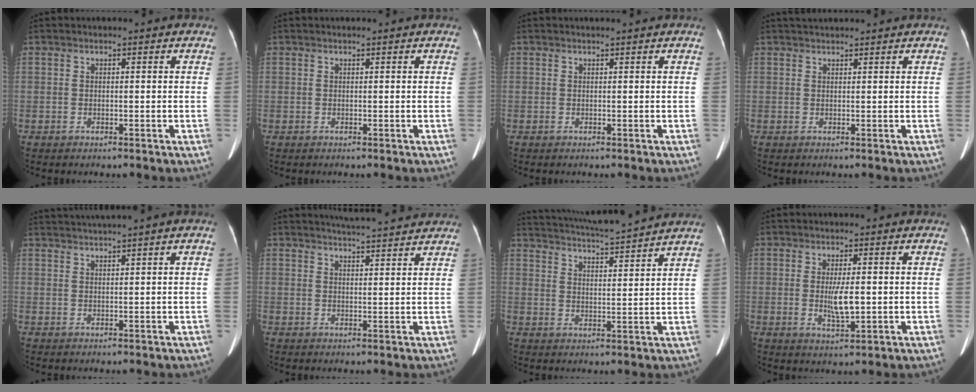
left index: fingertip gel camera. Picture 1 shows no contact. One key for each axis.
{"total": 0.5, "fx": 0.5, "fy": 0.0, "fz": 0.3, "tx": -0.003, "ty": 0.007, "tz": 0.007}
{"total": 0.7, "fx": 0.6, "fy": 0.0, "fz": 0.3, "tx": -0.005, "ty": 0.008, "tz": 0.011}
{"total": 3.3, "fx": 3.1, "fy": 0.2, "fz": 1.0, "tx": -0.013, "ty": 0.034, "tz": 0.051}
{"total": 4.1, "fx": 3.3, "fy": -1.5, "fz": 1.8, "tx": -0.031, "ty": 0.017, "tz": 0.065}
{"total": 8.5, "fx": 8.1, "fy": 0.5, "fz": 2.5, "tx": -0.043, "ty": 0.016, "tz": 0.103}
{"total": 14.3, "fx": 13.4, "fy": -0.5, "fz": 5.0, "tx": -0.100, "ty": 0.002, "tz": 0.198}
{"total": 4.2, "fx": -0.1, "fy": 0.9, "fz": 4.1, "tx": -0.077, "ty": -0.008, "tz": 0.001}